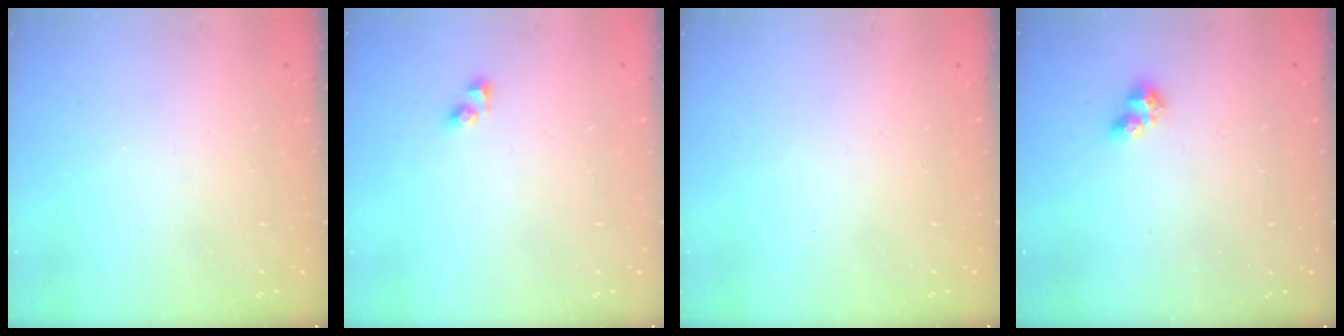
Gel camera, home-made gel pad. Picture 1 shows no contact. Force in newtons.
{"total": 3.9, "press": 3.9, "slide": 0.3}
{"total": 0.0}
{"total": 4.1, "press": 4.0, "slide": 0.7}